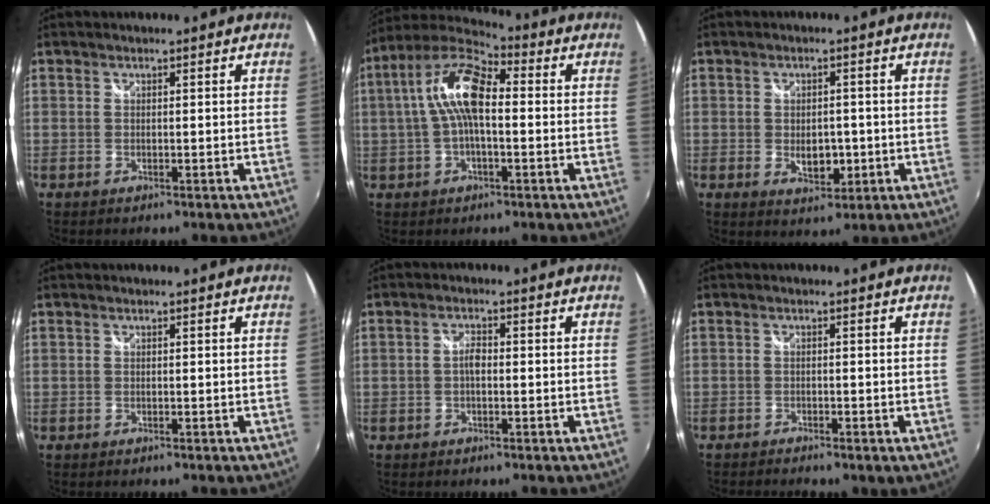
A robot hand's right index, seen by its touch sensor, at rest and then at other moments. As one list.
[{"total": 12.1, "force": [0.7, 4.8, 11.1], "torque": [-0.218, 0.024, 0.005]}, {"total": 5.3, "force": [-1.0, 3.4, 3.9], "torque": [-0.067, -0.008, -0.012]}, {"total": 0.0}, {"total": 2.1, "force": [-0.4, 1.0, 1.8], "torque": [-0.033, 0.006, -0.009]}, {"total": 3.1, "force": [-2.3, 0.7, 2.0], "torque": [-0.037, -0.013, -0.038]}]